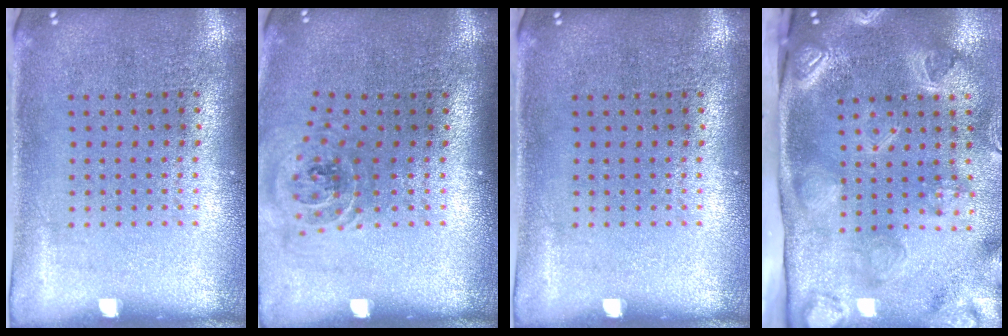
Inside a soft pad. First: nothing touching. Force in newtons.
{"total": 1.1, "press": 1.0, "slide": 0.2}
{"total": 0.0}
{"total": 4.2, "press": 3.0, "slide": 2.9}